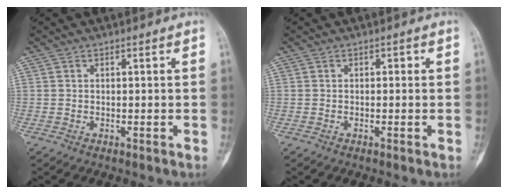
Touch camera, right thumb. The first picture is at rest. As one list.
[{"total": 0.5, "force": [0.0, 0.4, 0.3], "torque": [0.004, 0.003, -0.005]}]